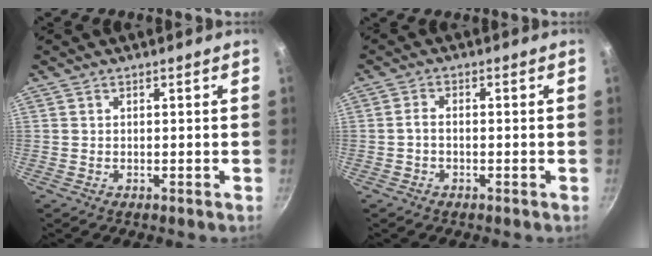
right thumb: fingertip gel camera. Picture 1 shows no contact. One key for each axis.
{"total": 1.9, "fx": -0.8, "fy": 1.0, "fz": 1.4, "tx": -0.027, "ty": 0.014, "tz": -0.019}